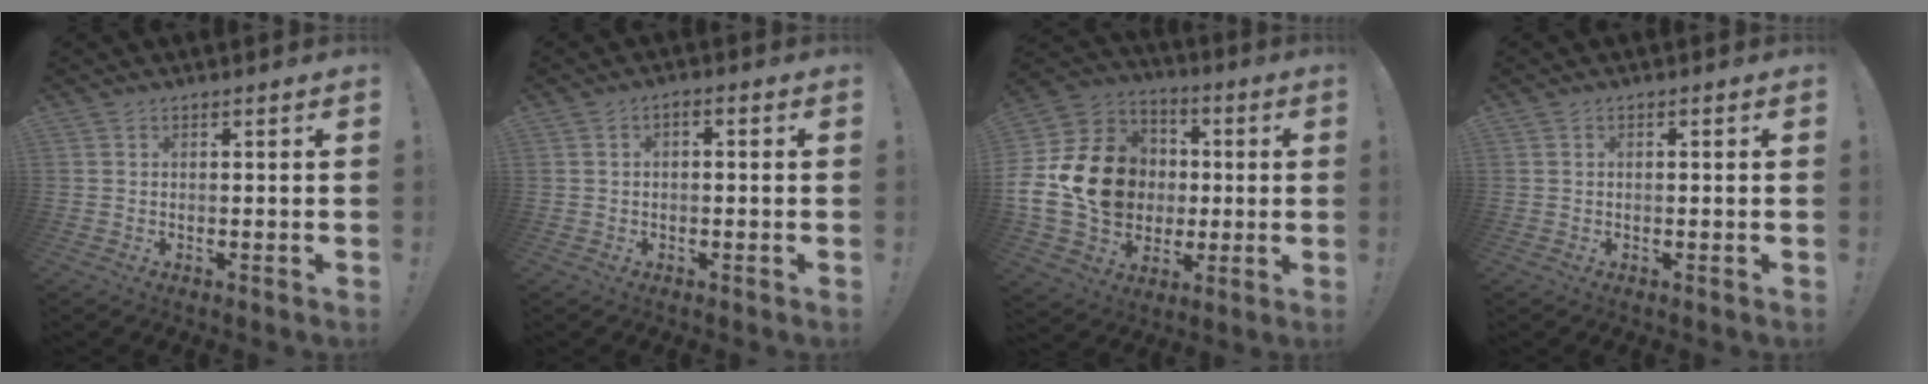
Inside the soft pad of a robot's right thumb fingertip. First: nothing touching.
{"total": 2.0, "force": [-1.1, 0.9, 1.4], "torque": [-0.022, 0.010, -0.020]}
{"total": 20.4, "force": [0.2, 17.2, 11.1], "torque": [-0.167, 0.011, 0.033]}
{"total": 0.7, "force": [-0.2, 0.4, 0.5], "torque": [-0.007, 0.003, -0.005]}